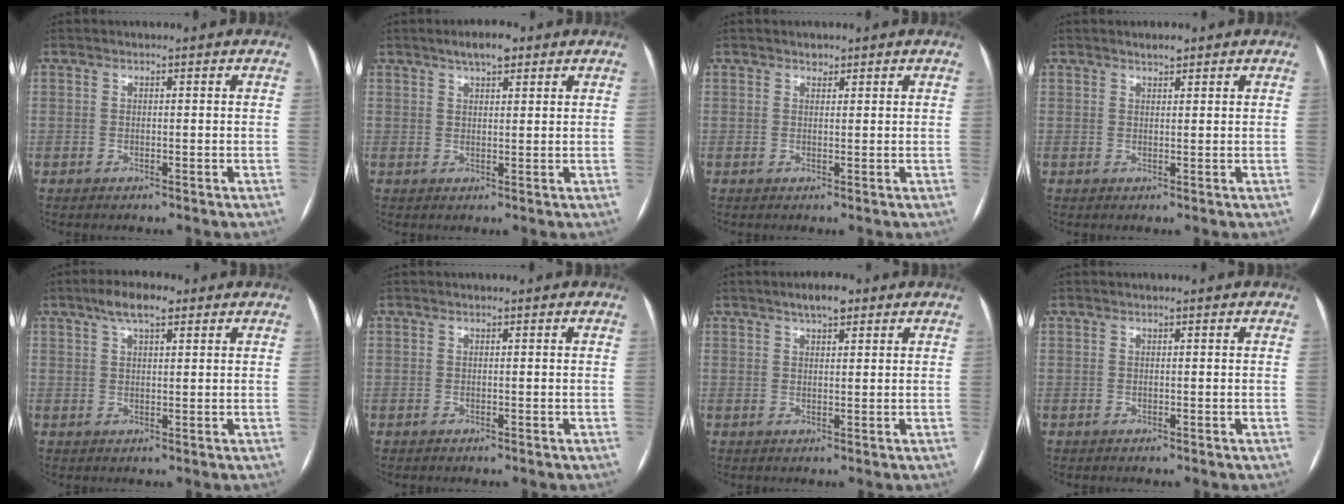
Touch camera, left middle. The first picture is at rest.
{"total": 4.1, "force": [2.8, 1.3, 2.7], "torque": [-0.047, 0.011, 0.044]}
{"total": 0.9, "force": [0.7, 0.5, 0.2], "torque": [-0.005, -0.001, 0.011]}
{"total": 1.4, "force": [1.2, 0.4, 0.6], "torque": [-0.015, 0.003, 0.021]}
{"total": 5.3, "force": [3.3, 1.7, 3.8], "torque": [-0.074, 0.018, 0.056]}
{"total": 0.0}
{"total": 3.9, "force": [2.6, 1.3, 2.6], "torque": [-0.044, 0.010, 0.041]}
{"total": 0.0}